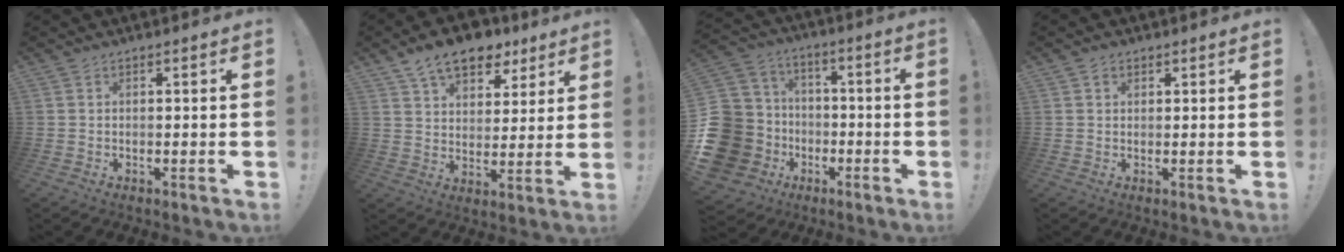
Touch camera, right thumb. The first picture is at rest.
{"total": 13.1, "force": [9.3, 7.2, 5.9], "torque": [-0.091, -0.052, 0.172]}
{"total": 20.2, "force": [-5.0, 16.7, 10.1], "torque": [-0.207, 0.039, -0.042]}
{"total": 1.6, "force": [0.8, 1.3, 0.4], "torque": [0.000, -0.001, 0.014]}